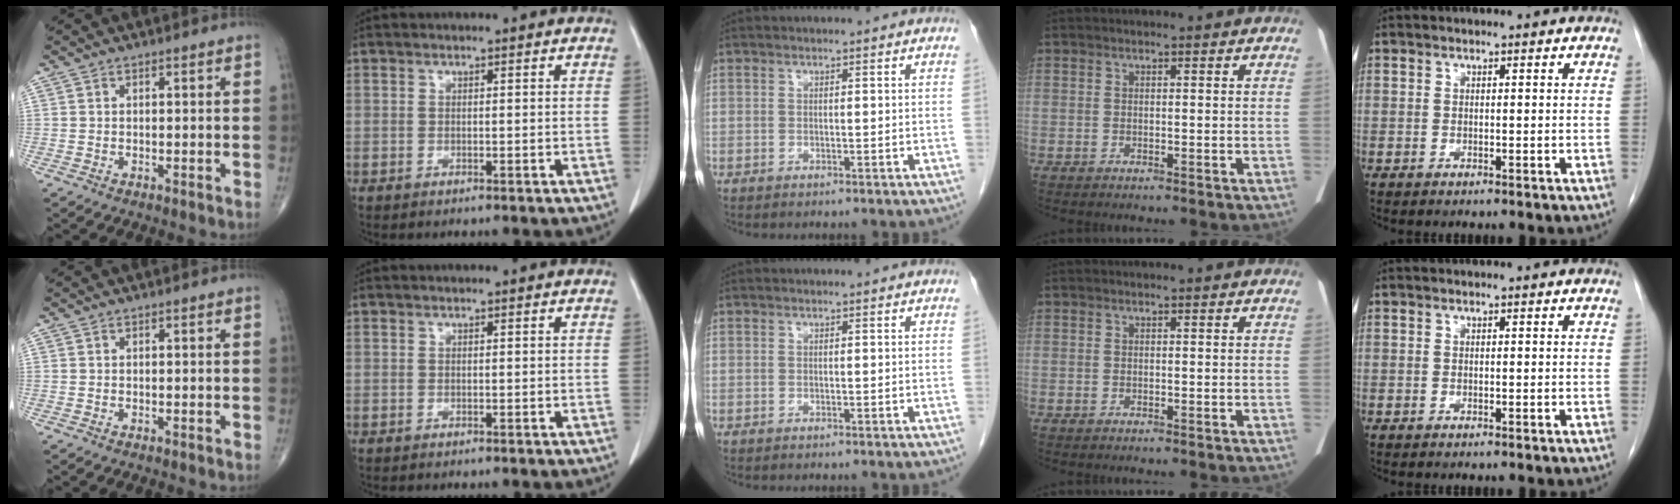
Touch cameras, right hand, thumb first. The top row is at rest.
{}